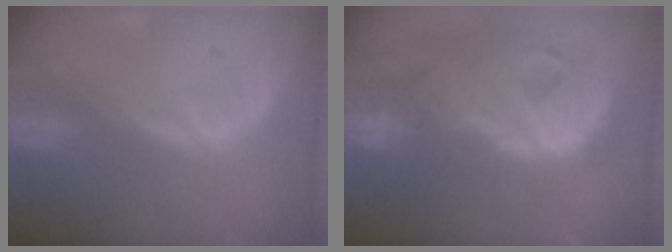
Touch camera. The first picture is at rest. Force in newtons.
{"total": 13.4, "press": 11.4, "slide": 7.0}